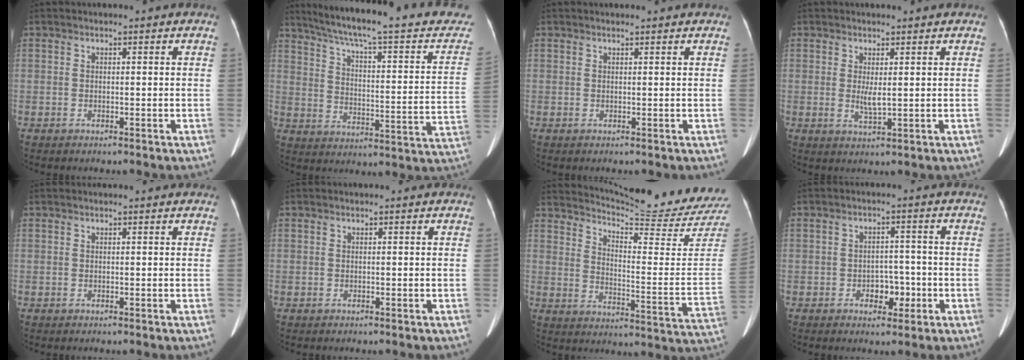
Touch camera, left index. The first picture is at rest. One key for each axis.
{"total": 26.9, "fx": 22.8, "fy": 2.7, "fz": 14.0, "tx": -0.210, "ty": -0.034, "tz": 0.295}
{"total": 1.7, "fx": 1.6, "fy": 0.1, "fz": 0.5, "tx": -0.011, "ty": 0.012, "tz": 0.023}
{"total": 2.5, "fx": 0.7, "fy": 0.4, "fz": 2.4, "tx": -0.049, "ty": -0.003, "tz": 0.020}
{"total": 0.8, "fx": 0.8, "fy": 0.0, "fz": 0.2, "tx": -0.007, "ty": 0.010, "tz": 0.012}
{"total": 0.0}
{"total": 22.0, "fx": 21.4, "fy": -1.3, "fz": 5.2, "tx": -0.095, "ty": -0.134, "tz": 0.270}
{"total": 3.8, "fx": -1.5, "fy": 2.5, "fz": 2.4, "tx": -0.030, "ty": 0.007, "tz": -0.019}